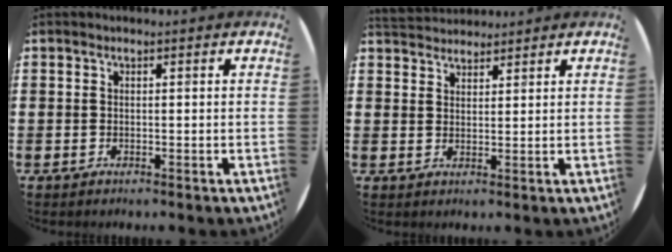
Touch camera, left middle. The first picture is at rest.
{"total": 3.0, "force": [2.9, 0.7, -0.2], "torque": [-0.002, -0.004, 0.057]}